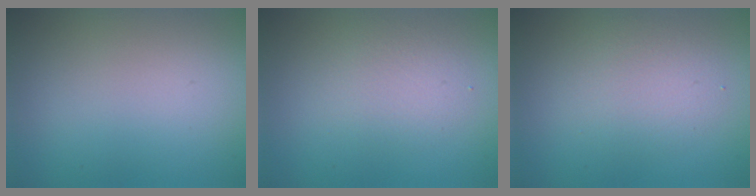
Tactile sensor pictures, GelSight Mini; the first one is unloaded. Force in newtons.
{"total": 2.4, "press": 2.4, "slide": 0.4}
{"total": 2.7, "press": 2.7, "slide": 0.2}